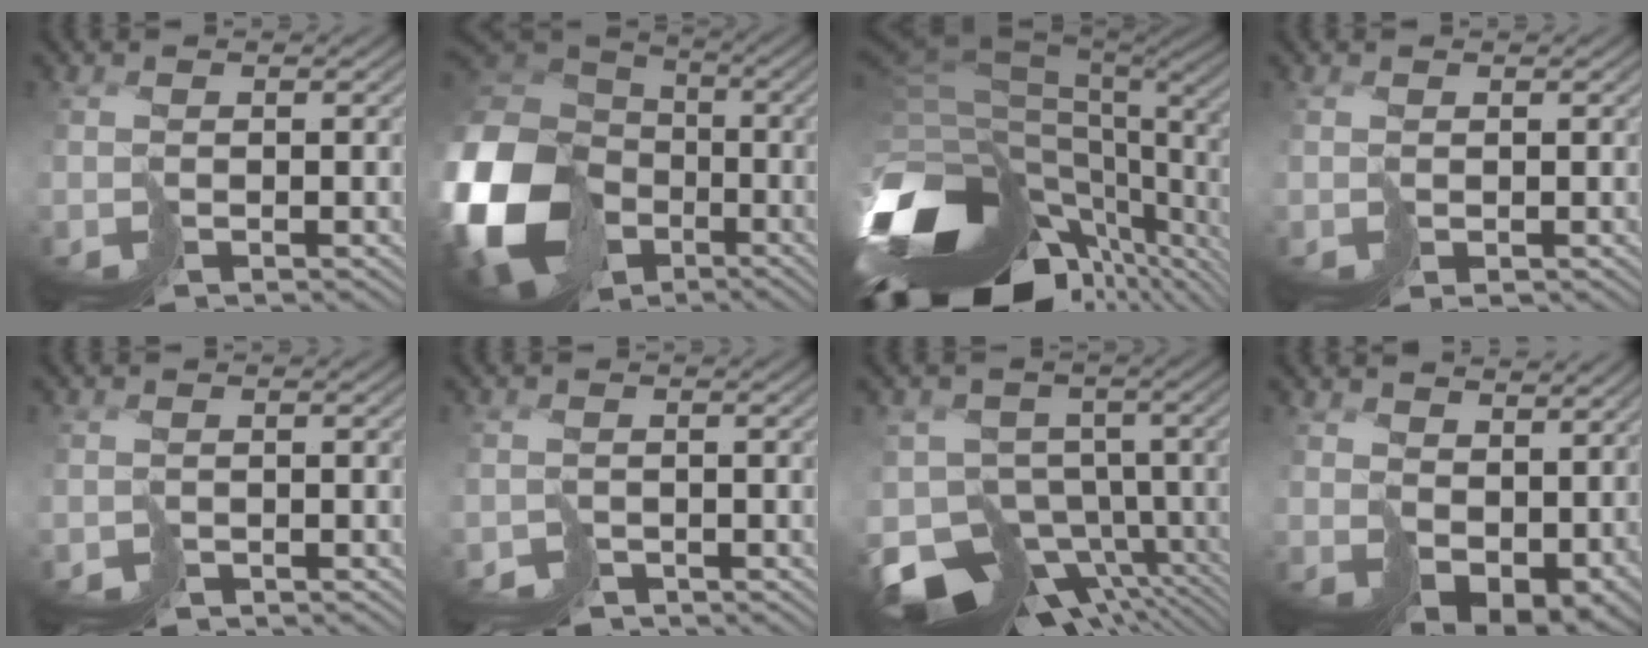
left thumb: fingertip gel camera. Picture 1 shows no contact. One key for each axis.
{"total": 20.0, "fx": -6.7, "fy": 15.9, "fz": 10.1, "tx": -0.313, "ty": -0.046, "tz": -0.110}
{"total": 14.9, "fx": -5.3, "fy": 7.2, "fz": 11.9, "tx": -0.272, "ty": -0.022, "tz": -0.062}
{"total": 1.0, "fx": 0.3, "fy": 0.7, "fz": 0.6, "tx": -0.013, "ty": -0.004, "tz": 0.010}
{"total": 1.9, "fx": -1.8, "fy": 0.2, "fz": -0.3, "tx": 0.015, "ty": -0.007, "tz": -0.036}
{"total": 2.7, "fx": -2.7, "fy": 0.3, "fz": -0.5, "tx": 0.021, "ty": -0.005, "tz": -0.048}
{"total": 12.8, "fx": -7.3, "fy": 7.6, "fz": 7.1, "tx": -0.150, "ty": -0.019, "tz": -0.102}
{"total": 9.8, "fx": 3.8, "fy": 6.6, "fz": 6.3, "tx": -0.150, "ty": -0.042, "tz": 0.108}